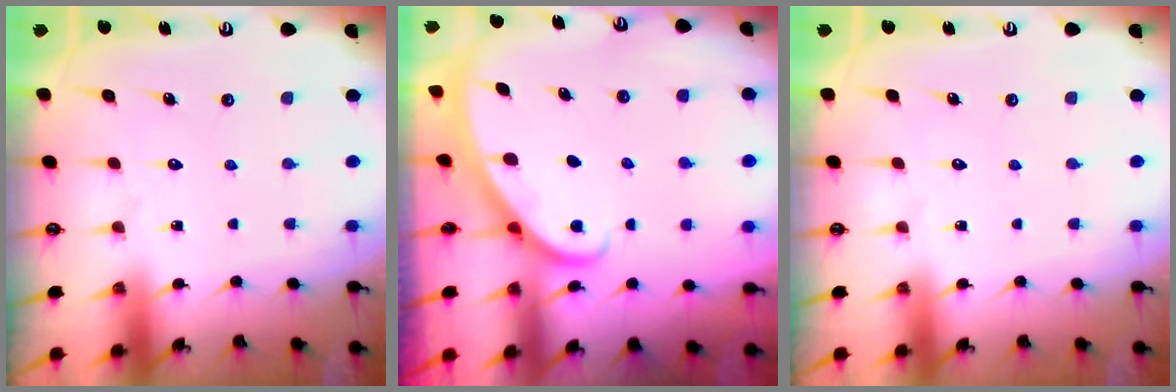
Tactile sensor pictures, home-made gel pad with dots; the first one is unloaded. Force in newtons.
{"total": 2.1, "press": 2.1, "slide": 0.2}
{"total": 0.0}